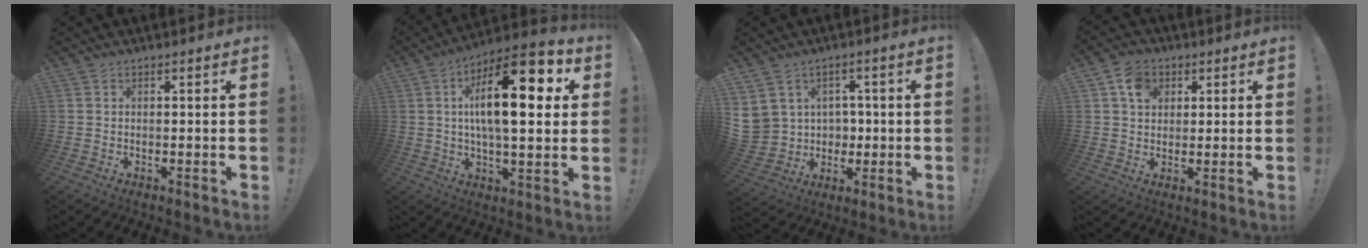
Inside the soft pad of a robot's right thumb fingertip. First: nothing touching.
{"total": 20.9, "force": [4.7, 7.4, 19.0], "torque": [-0.312, -0.011, 0.062]}
{"total": 8.2, "force": [2.3, 7.8, 1.2], "torque": [-0.047, -0.014, 0.055]}
{"total": 6.9, "force": [2.9, 5.5, 2.9], "torque": [-0.048, -0.002, 0.056]}